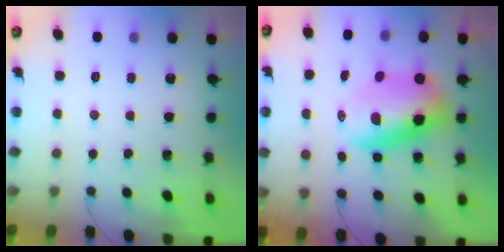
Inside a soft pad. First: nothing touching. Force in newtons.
{"total": 9.1, "press": 8.8, "slide": 2.4}